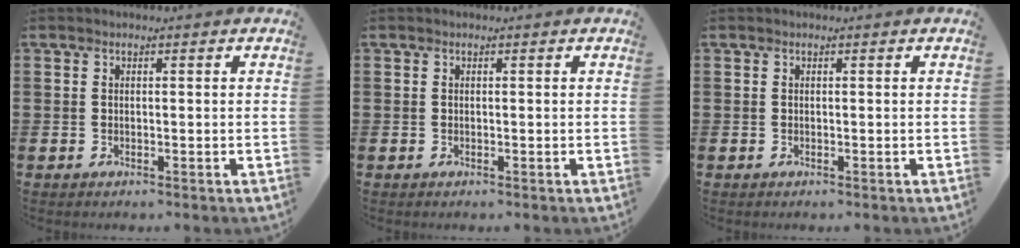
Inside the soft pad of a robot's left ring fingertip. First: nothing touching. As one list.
[{"total": 0.0}, {"total": 0.0}]